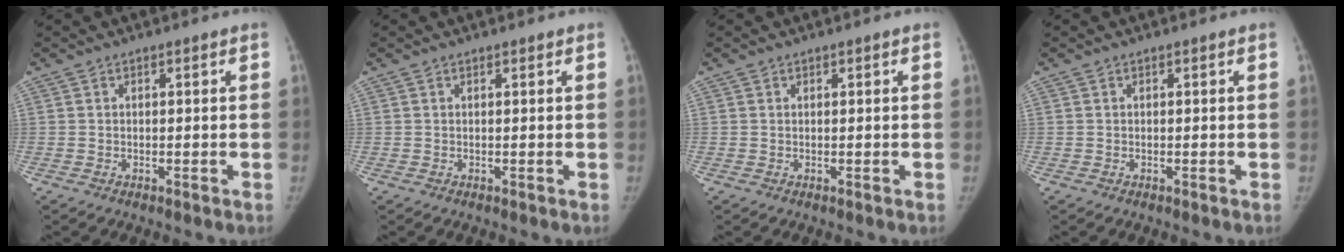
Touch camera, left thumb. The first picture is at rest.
{"total": 0.0}
{"total": 0.0}
{"total": 0.0}